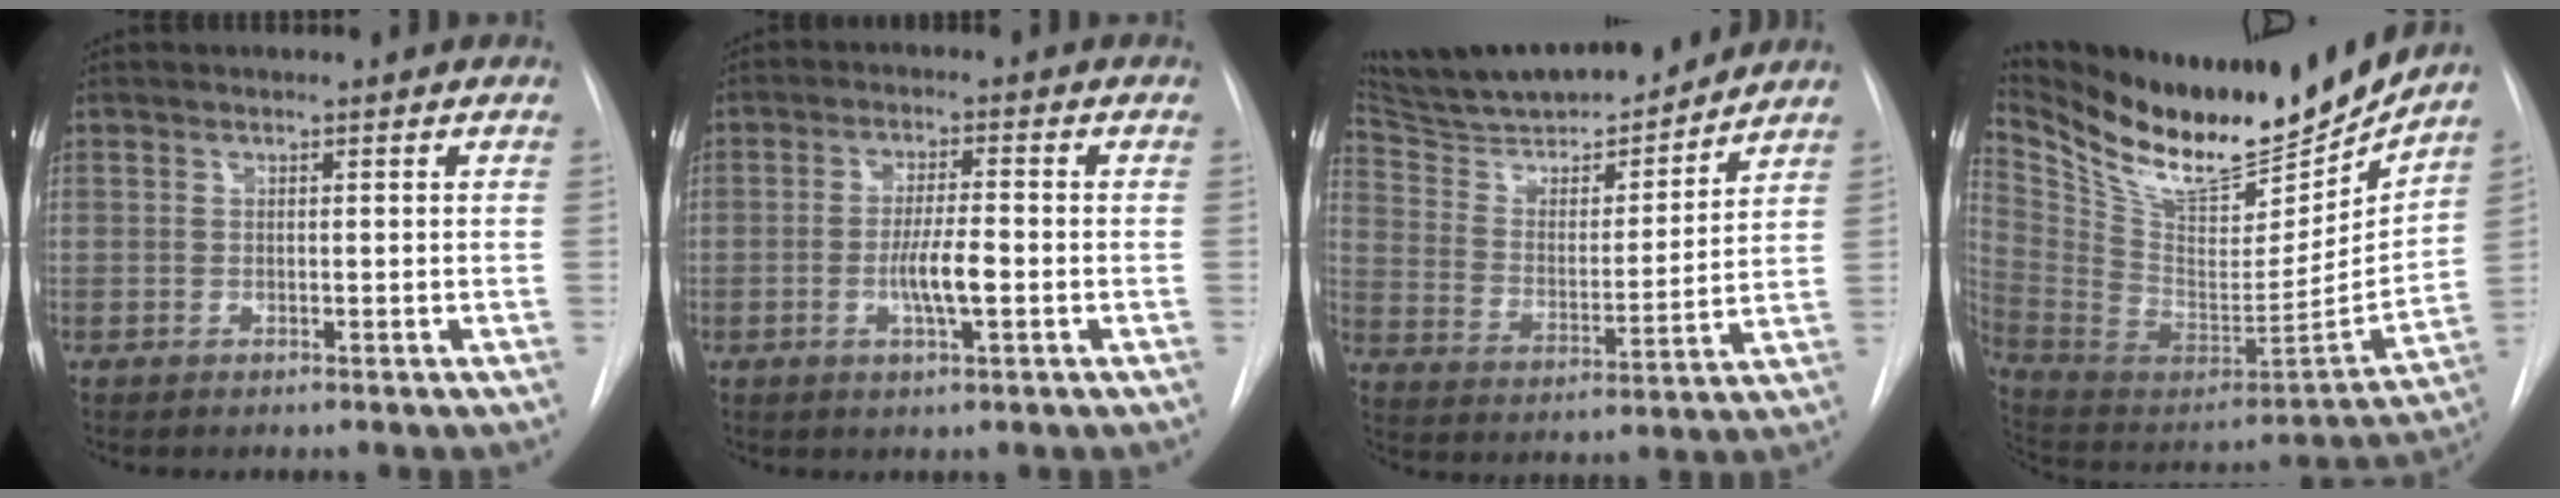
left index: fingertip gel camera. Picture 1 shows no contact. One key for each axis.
{"total": 5.1, "fx": -1.3, "fy": 0.6, "fz": 4.9, "tx": -0.094, "ty": -0.004, "tz": -0.023}
{"total": 19.8, "fx": 18.0, "fy": 1.9, "fz": 8.2, "tx": -0.149, "ty": -0.017, "tz": 0.300}
{"total": 23.7, "fx": 21.0, "fy": 5.0, "fz": 9.8, "tx": -0.184, "ty": -0.045, "tz": 0.349}